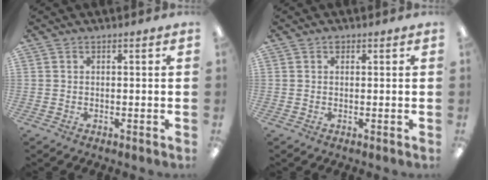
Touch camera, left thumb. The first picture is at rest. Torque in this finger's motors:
{"motor_torque": [0.08, -0.01, 0.19, -0.11, 0.03]}